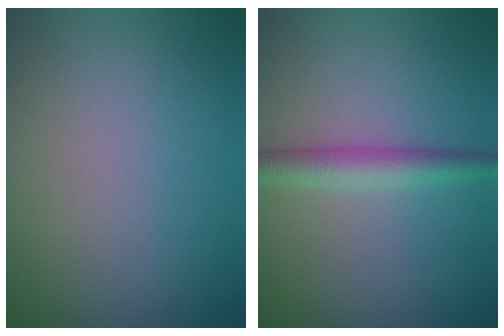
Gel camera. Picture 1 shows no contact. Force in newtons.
{"total": 2.9, "press": 2.9, "slide": 0.1}